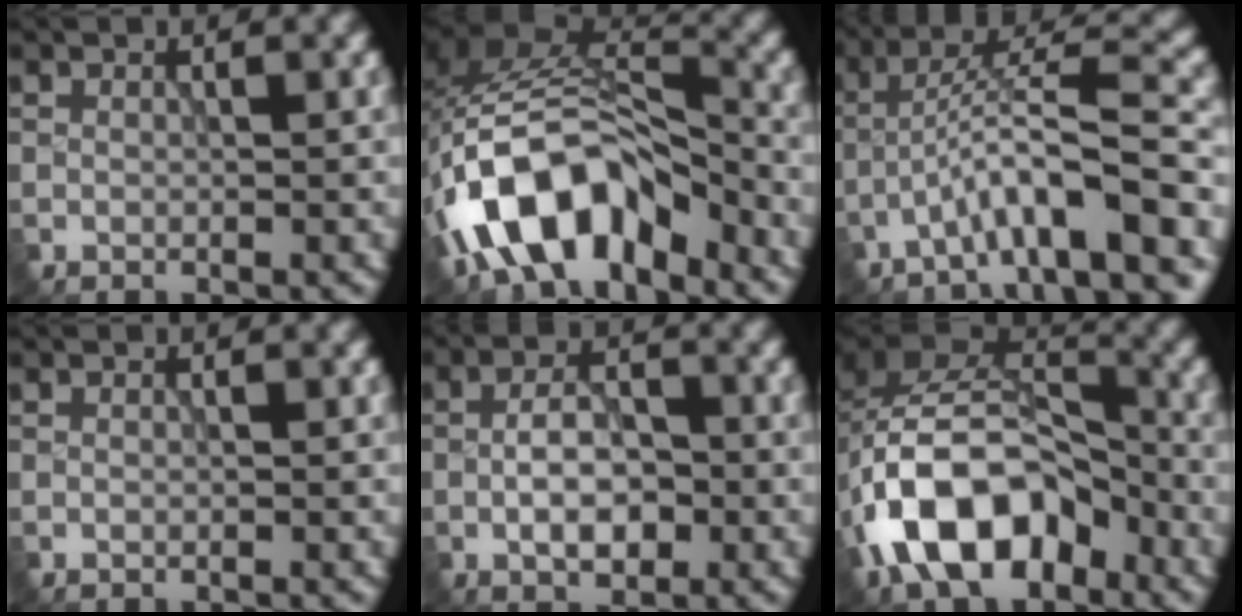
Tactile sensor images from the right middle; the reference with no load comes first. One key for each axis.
{"total": 11.1, "fx": -5.9, "fy": 5.8, "fz": 7.4, "tx": -0.132, "ty": 0.004, "tz": -0.111}
{"total": 8.6, "fx": -4.7, "fy": 1.8, "fz": 7.0, "tx": -0.107, "ty": 0.024, "tz": -0.080}
{"total": 0.0}
{"total": 4.4, "fx": -1.2, "fy": 2.2, "fz": 3.6, "tx": -0.064, "ty": 0.004, "tz": -0.026}
{"total": 11.6, "fx": -4.3, "fy": 7.4, "fz": 7.8, "tx": -0.131, "ty": 0.011, "tz": -0.085}